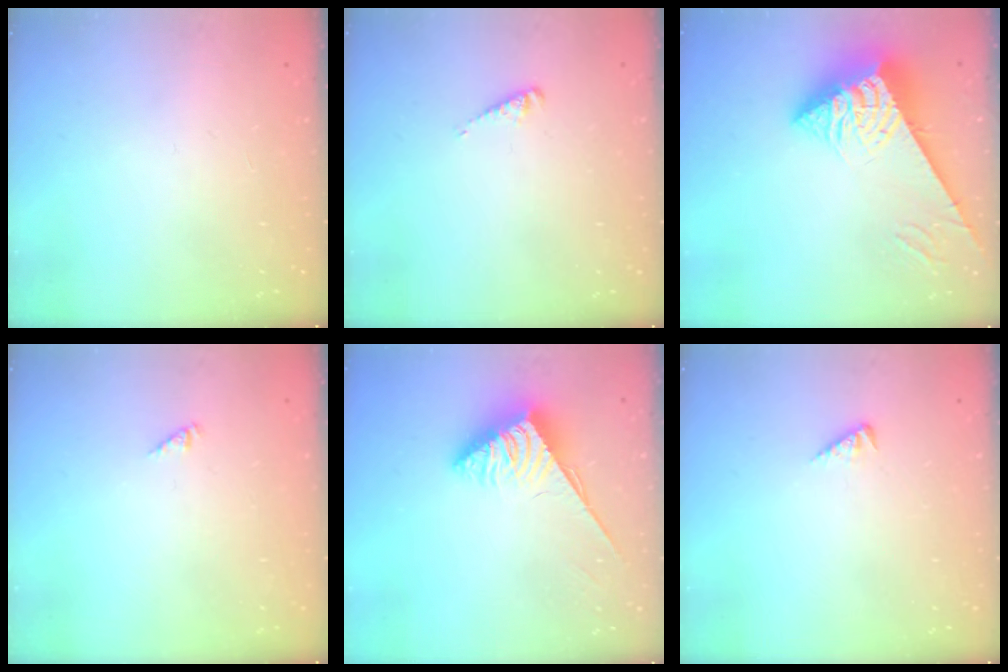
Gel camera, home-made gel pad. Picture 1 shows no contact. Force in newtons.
{"total": 2.8, "press": 2.7, "slide": 0.3}
{"total": 7.5, "press": 7.4, "slide": 0.7}
{"total": 0.0}
{"total": 3.8, "press": 3.8, "slide": 0.5}
{"total": 2.0, "press": 1.9, "slide": 0.3}